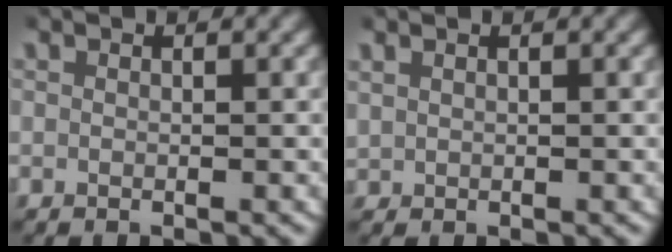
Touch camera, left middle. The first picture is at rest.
{"total": 1.0, "force": [0.7, 0.6, 0.4], "torque": [-0.011, 0.004, 0.015]}